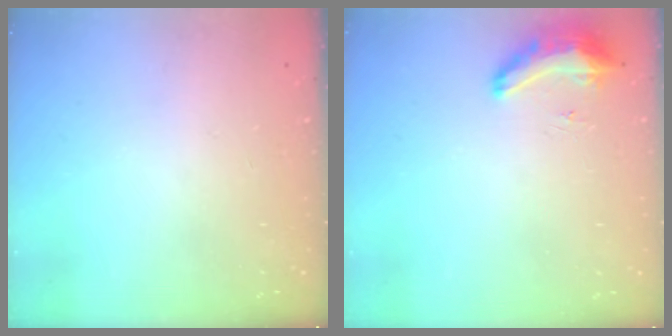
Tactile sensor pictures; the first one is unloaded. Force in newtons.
{"total": 8.7, "press": 8.5, "slide": 1.8}